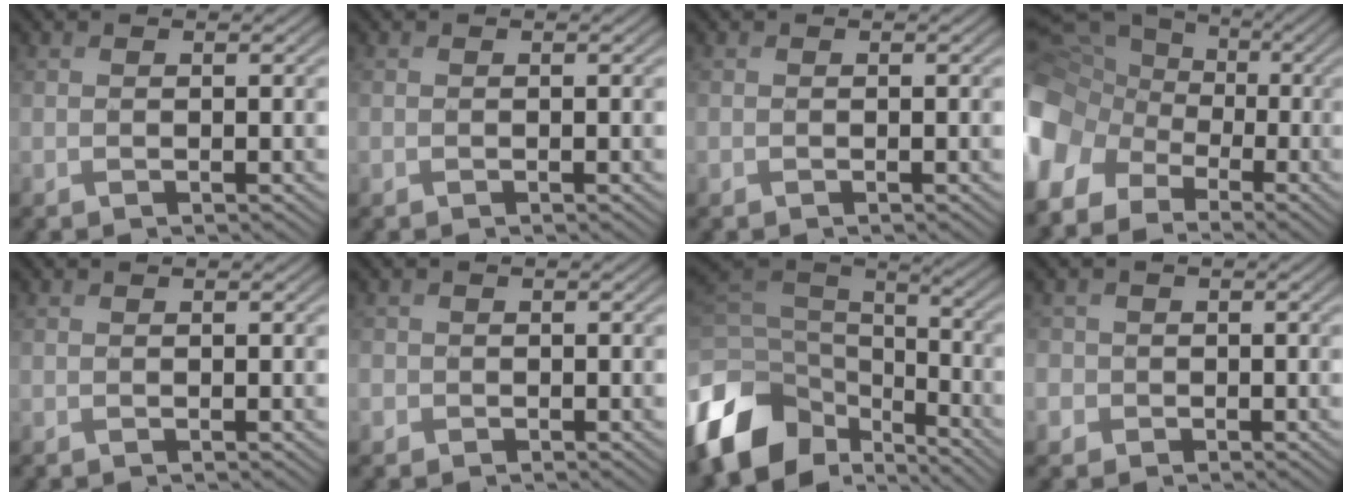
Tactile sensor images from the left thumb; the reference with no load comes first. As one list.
[{"total": 0.0}, {"total": 0.0}, {"total": 15.4, "force": [-4.5, 12.6, 7.5], "torque": [-0.237, -0.027, -0.094]}, {"total": 0.0}, {"total": 1.7, "force": [-0.6, 1.6, 0.2], "torque": [-0.004, -0.005, -0.016]}, {"total": 15.0, "force": [-6.9, 9.8, 9.1], "torque": [-0.261, -0.024, -0.117]}, {"total": 2.8, "force": [-0.6, 2.7, 0.3], "torque": [-0.012, -0.003, -0.024]}]